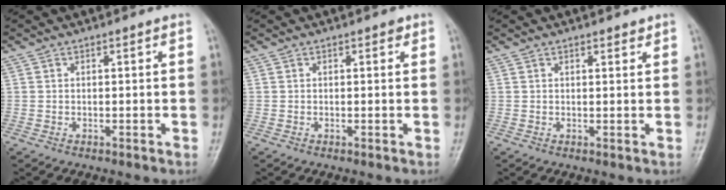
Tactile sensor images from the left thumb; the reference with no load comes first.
{"total": 0.8, "force": [0.4, 0.4, 0.5], "torque": [-0.001, -0.001, 0.002]}
{"total": 1.4, "force": [1.1, 0.5, 0.7], "torque": [-0.007, -0.007, 0.014]}